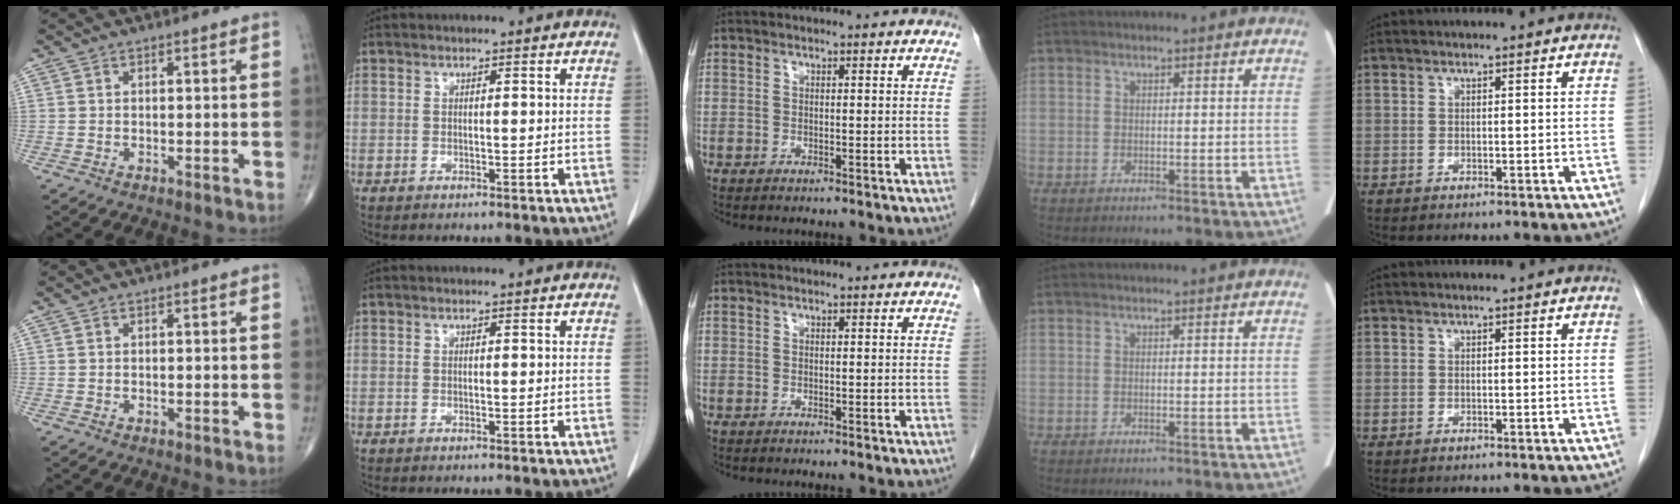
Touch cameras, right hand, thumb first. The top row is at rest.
{}